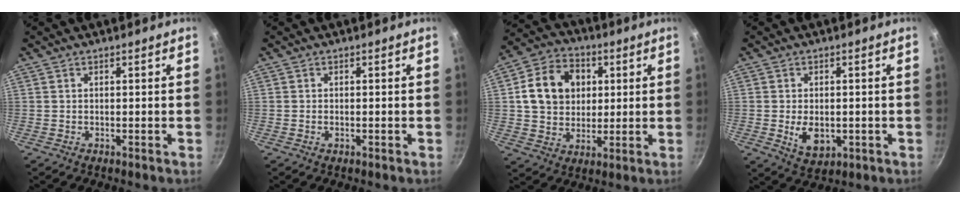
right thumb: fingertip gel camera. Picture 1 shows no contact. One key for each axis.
{"total": 0.8, "fx": -0.3, "fy": 0.4, "fz": 0.6, "tx": -0.011, "ty": 0.002, "tz": -0.006}
{"total": 13.7, "fx": 2.7, "fy": 11.2, "fz": 7.4, "tx": -0.104, "ty": 0.010, "tz": 0.041}
{"total": 6.4, "fx": -1.0, "fy": 4.2, "fz": 4.7, "tx": -0.064, "ty": -0.006, "tz": -0.006}